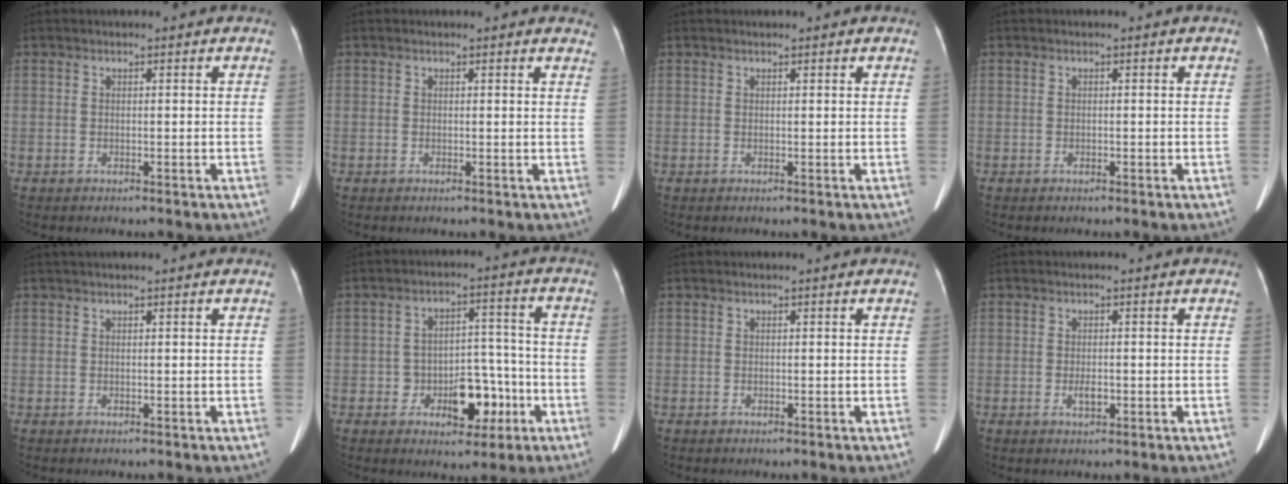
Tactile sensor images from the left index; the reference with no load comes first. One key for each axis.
{"total": 4.8, "fx": 4.5, "fy": 1.2, "fz": 1.4, "tx": -0.007, "ty": -0.002, "tz": 0.025}
{"total": 1.0, "fx": 0.9, "fy": 0.2, "fz": 0.5, "tx": -0.008, "ty": 0.013, "tz": 0.011}
{"total": 0.0}
{"total": 1.1, "fx": 0.9, "fy": -0.2, "fz": 0.6, "tx": -0.011, "ty": 0.019, "tz": 0.021}
{"total": 8.3, "fx": -3.3, "fy": 5.0, "fz": 5.7, "tx": -0.075, "ty": 0.029, "tz": -0.043}
{"total": 0.0}
{"total": 1.6, "fx": -0.5, "fy": 0.7, "fz": 1.3, "tx": -0.027, "ty": -0.001, "tz": -0.007}